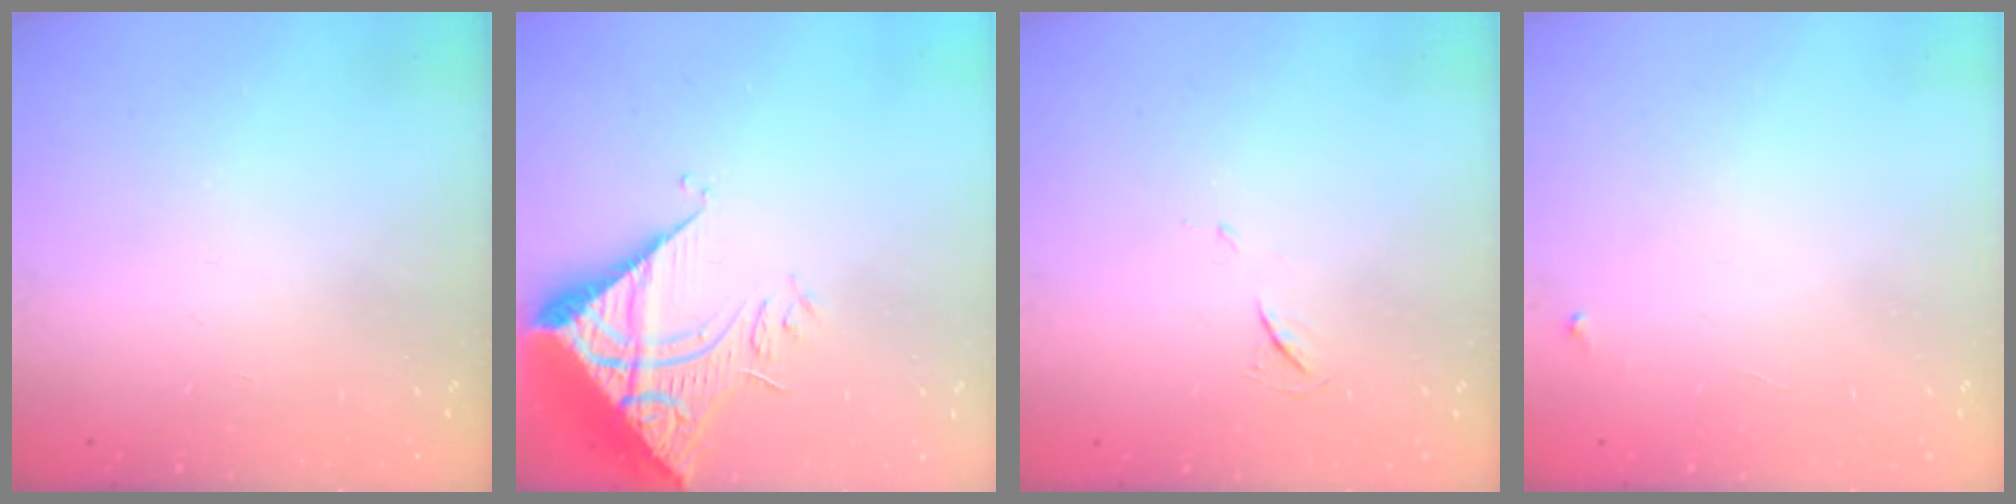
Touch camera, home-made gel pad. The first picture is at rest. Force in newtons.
{"total": 10.7, "press": 10.6, "slide": 1.0}
{"total": 4.1, "press": 4.1, "slide": 0.6}
{"total": 2.2, "press": 2.2, "slide": 0.1}